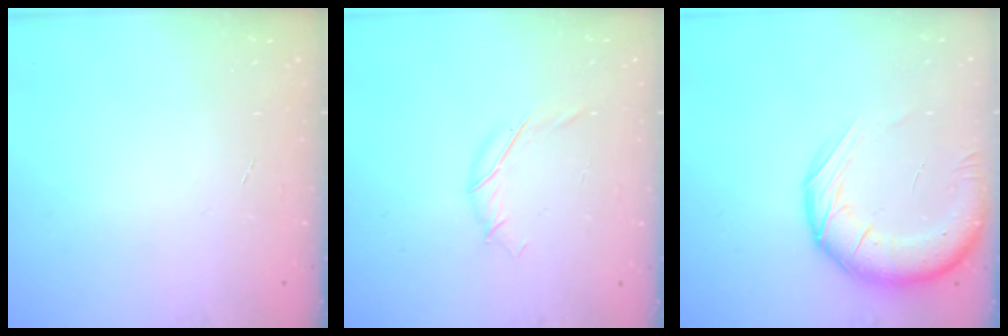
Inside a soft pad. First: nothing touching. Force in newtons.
{"total": 5.6, "press": 5.3, "slide": 1.6}
{"total": 15.8, "press": 15.3, "slide": 3.9}